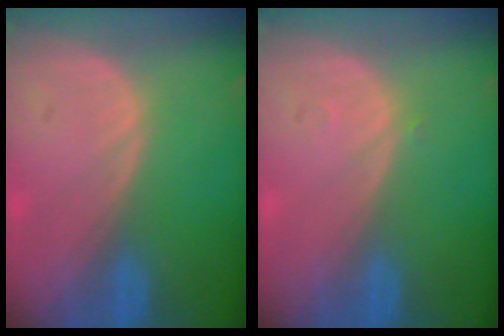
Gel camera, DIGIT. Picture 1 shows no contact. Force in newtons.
{"total": 0.5, "press": 0.4, "slide": 0.3}